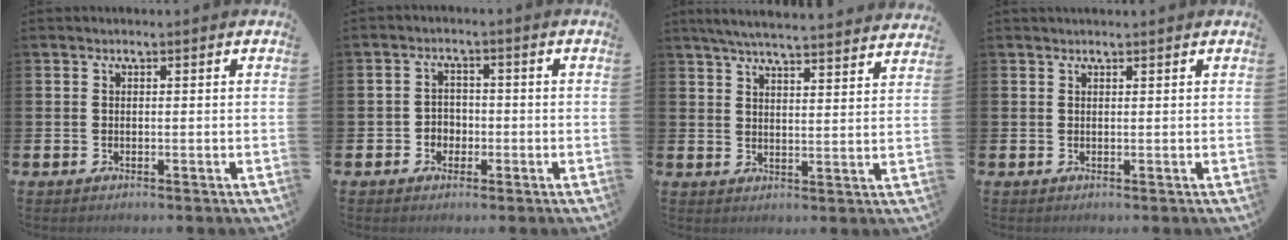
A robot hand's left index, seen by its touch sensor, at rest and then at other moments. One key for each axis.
{"total": 2.5, "fx": -1.0, "fy": 2.2, "fz": 0.6, "tx": -0.014, "ty": 0.006, "tz": -0.026}
{"total": 5.8, "fx": 5.6, "fy": 0.0, "fz": 1.4, "tx": -0.041, "ty": -0.033, "tz": 0.099}
{"total": 0.6, "fx": 0.6, "fy": 0.0, "fz": 0.1, "tx": -0.001, "ty": -0.001, "tz": 0.012}